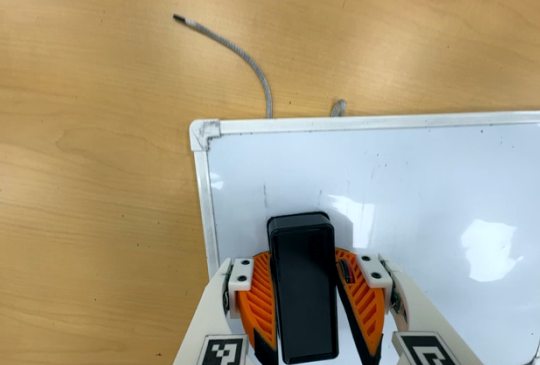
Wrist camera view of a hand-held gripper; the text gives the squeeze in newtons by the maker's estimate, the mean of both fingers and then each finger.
{"total": 15.3, "left": 15.3, "right": 15.2}